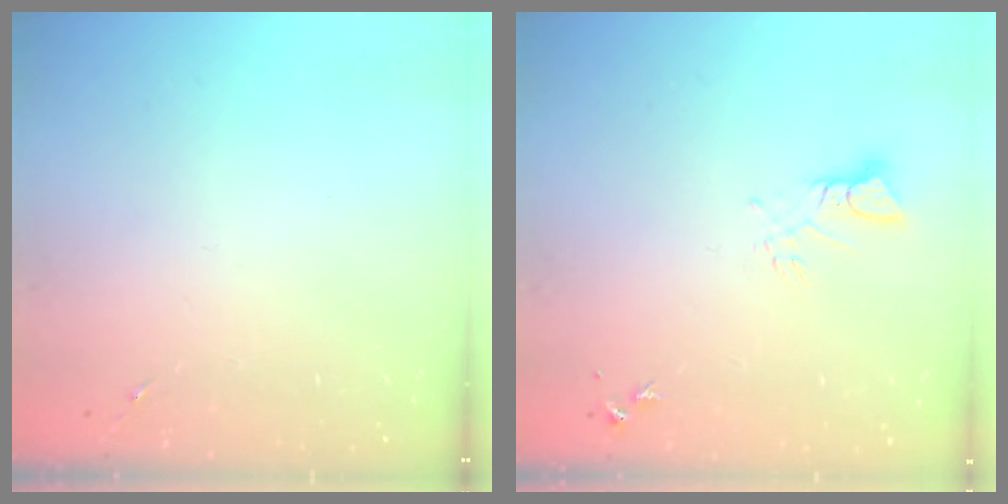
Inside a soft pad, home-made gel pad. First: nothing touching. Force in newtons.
{"total": 3.5, "press": 3.5, "slide": 0.2}